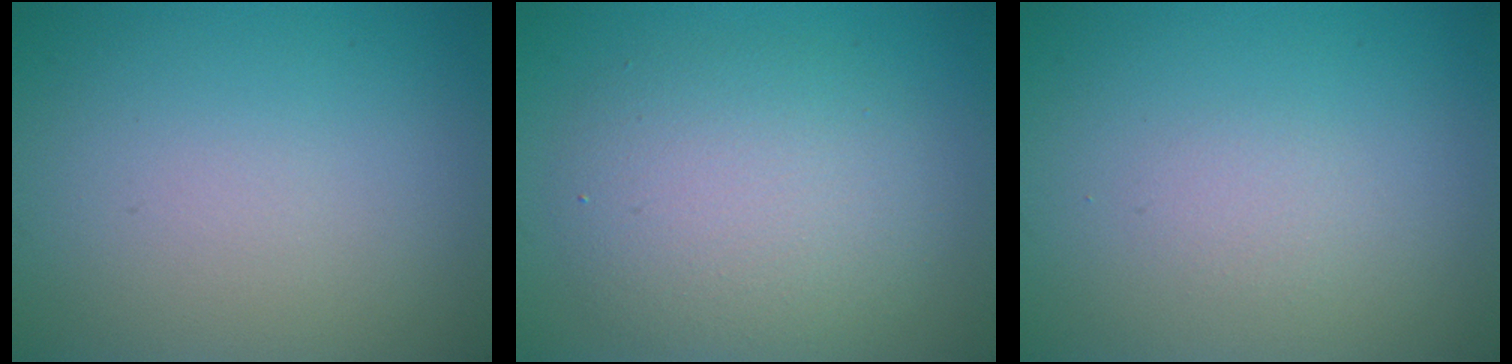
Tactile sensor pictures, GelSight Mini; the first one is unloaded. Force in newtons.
{"total": 5.3, "press": 5.3, "slide": 0.1}
{"total": 0.9, "press": 0.9, "slide": 0.1}